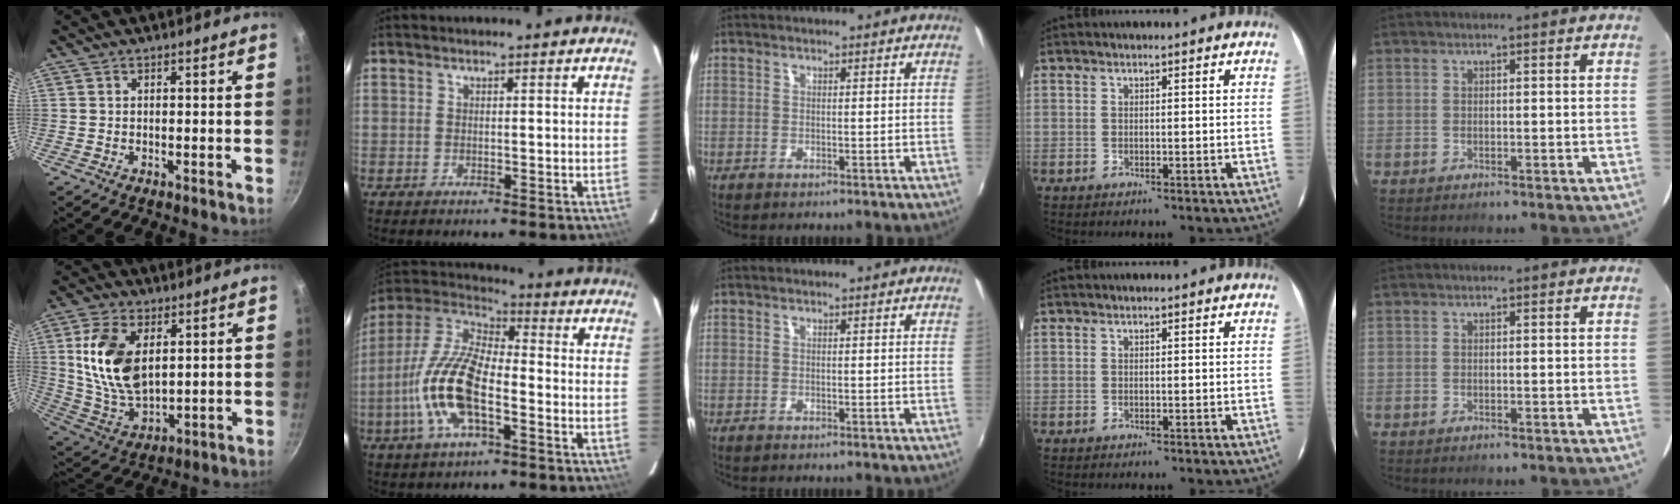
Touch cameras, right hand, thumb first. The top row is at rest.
{"thumb": {"total": 15.5, "force": [3.7, 9.1, 12.0], "torque": [-0.215, -0.020, 0.083]}, "index": {"total": 16.0, "force": [-4.8, 6.4, 13.8], "torque": [-0.290, -0.001, -0.099]}}